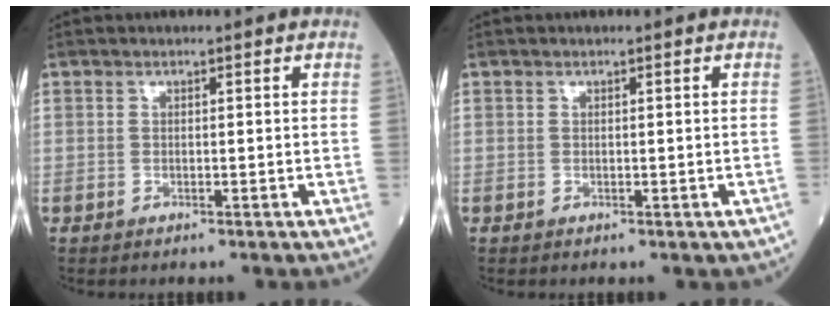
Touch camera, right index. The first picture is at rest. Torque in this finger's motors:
{"motor_torque": [-0.13, -0.06, 0.02, 0.01]}